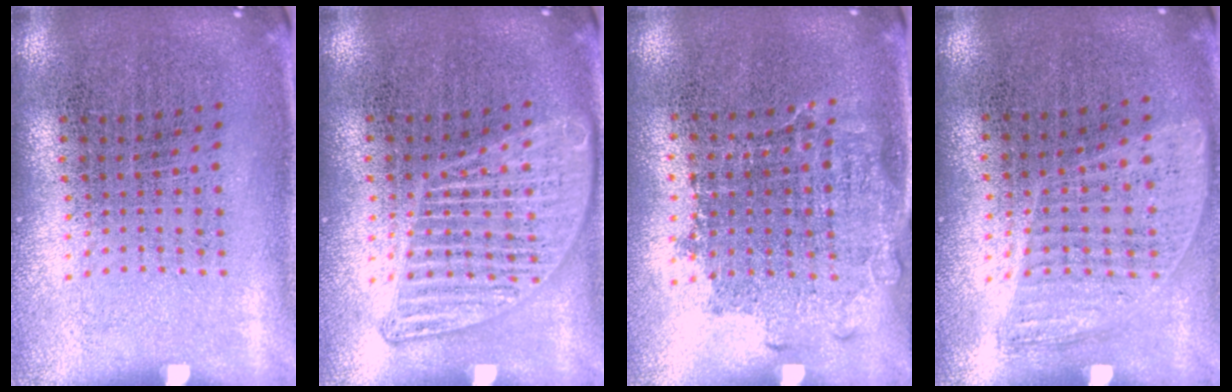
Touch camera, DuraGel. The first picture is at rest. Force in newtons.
{"total": 1.3, "press": 1.3, "slide": 0.2}
{"total": 1.3, "press": 1.1, "slide": 0.8}
{"total": 0.9, "press": 0.8, "slide": 0.5}